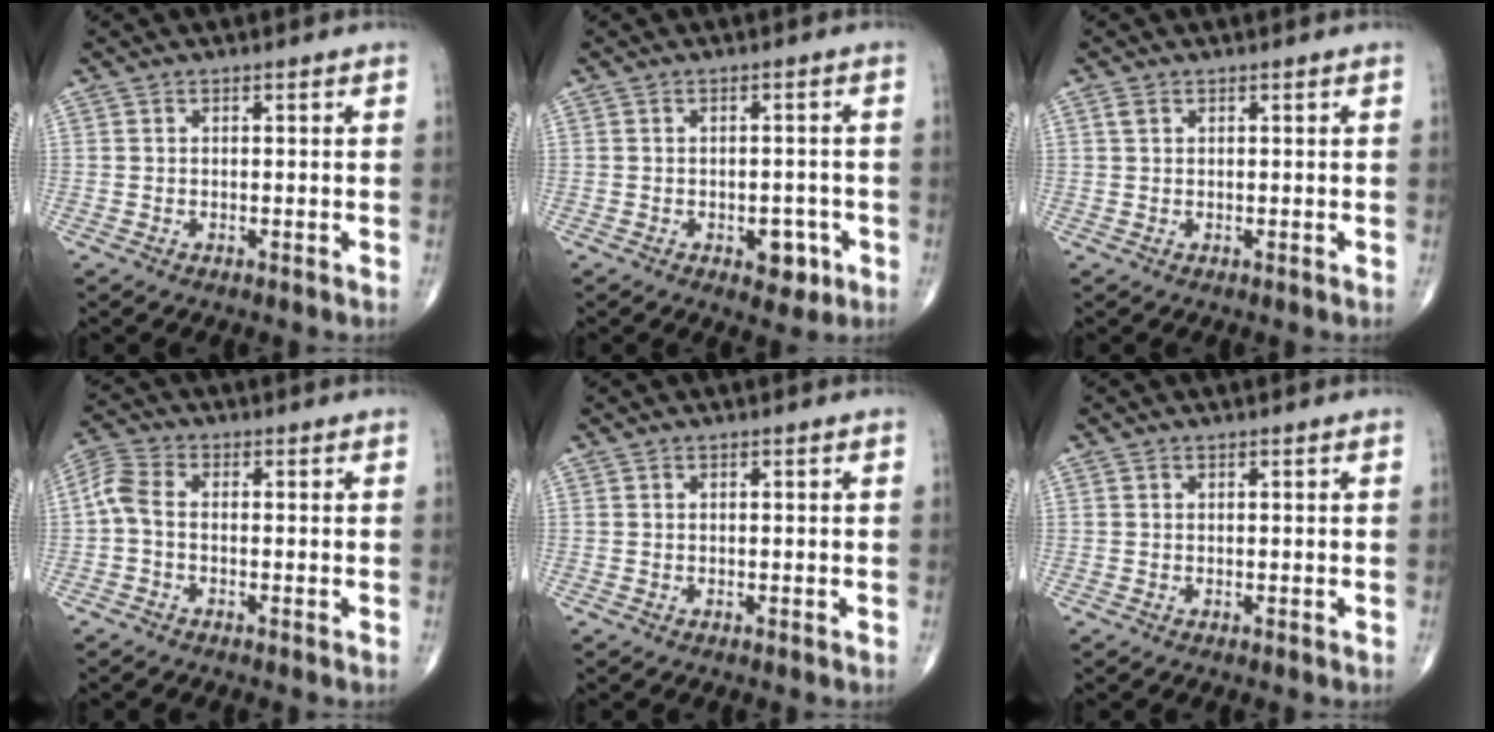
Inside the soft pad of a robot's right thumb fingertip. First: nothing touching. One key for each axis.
{"total": 4.8, "fx": -2.0, "fy": 2.8, "fz": 3.4, "tx": -0.020, "ty": 0.007, "tz": -0.021}
{"total": 1.1, "fx": 0.5, "fy": 0.7, "fz": 0.6, "tx": -0.013, "ty": 0.005, "tz": 0.010}
{"total": 4.7, "fx": -0.8, "fy": 2.6, "fz": 3.8, "tx": -0.091, "ty": 0.015, "tz": -0.028}
{"total": 0.0}
{"total": 0.0}